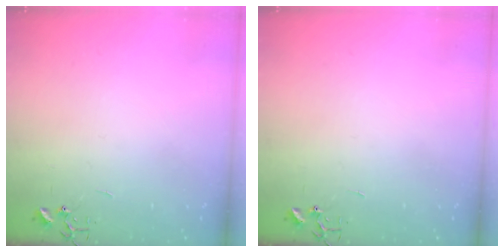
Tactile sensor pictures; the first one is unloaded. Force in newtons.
{"total": 0.0}